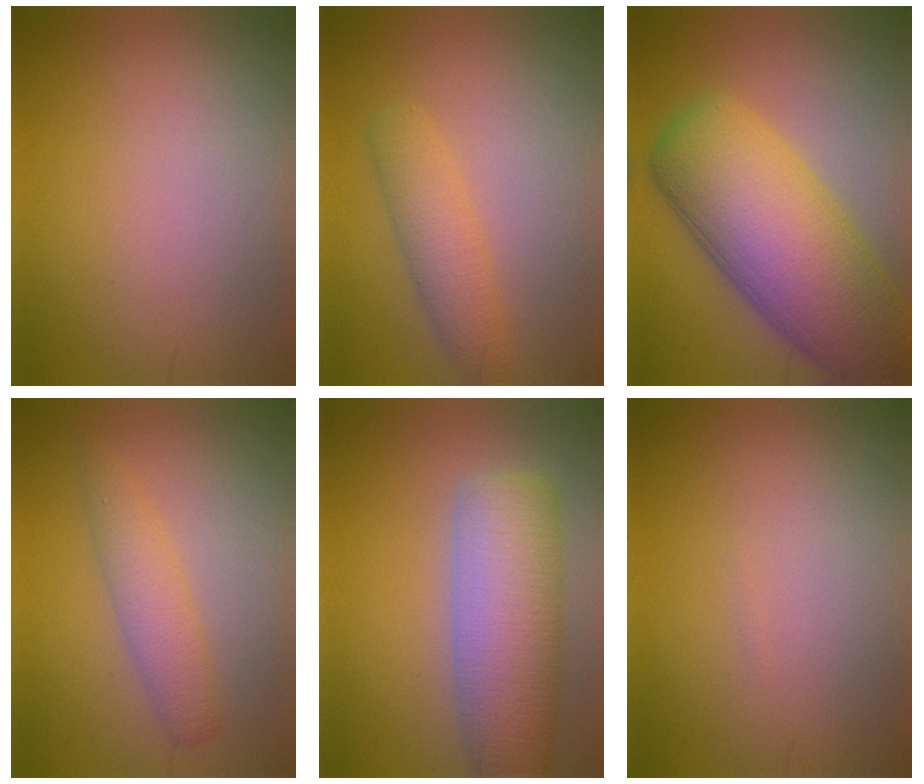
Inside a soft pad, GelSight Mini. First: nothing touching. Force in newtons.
{"total": 3.0, "press": 3.0, "slide": 0.1}
{"total": 13.0, "press": 12.9, "slide": 0.7}
{"total": 2.8, "press": 2.8, "slide": 0.1}
{"total": 7.9, "press": 7.9, "slide": 0.3}
{"total": 0.0}